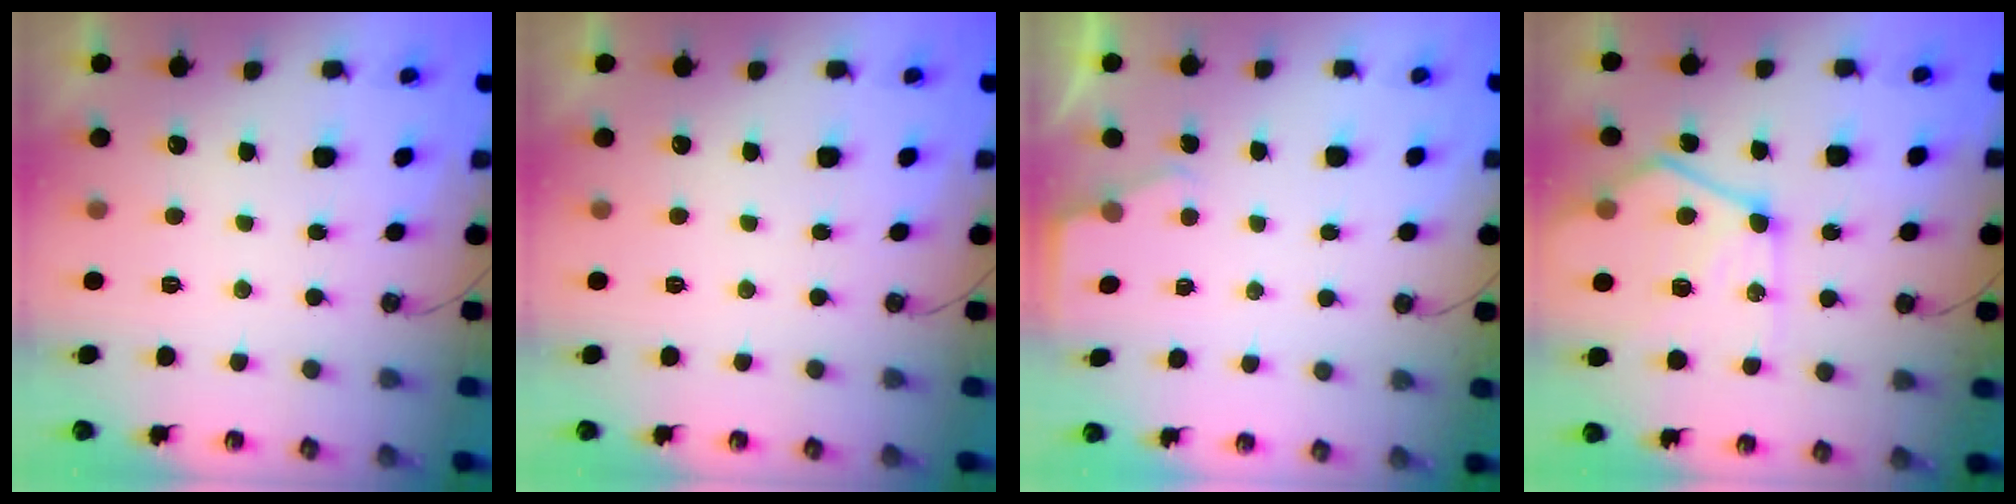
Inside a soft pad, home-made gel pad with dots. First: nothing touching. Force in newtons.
{"total": 0.0}
{"total": 2.1, "press": 2.1, "slide": 0.3}
{"total": 18.3, "press": 18.2, "slide": 1.7}